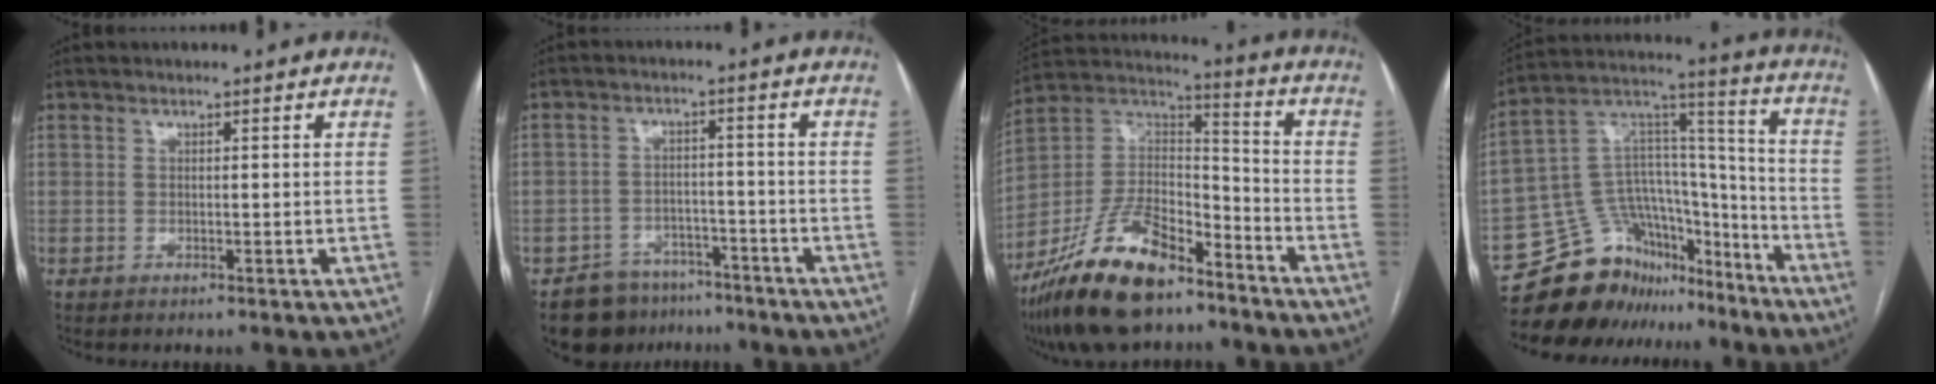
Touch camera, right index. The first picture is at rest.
{"total": 5.6, "force": [-3.9, 3.9, 0.5], "torque": [0.001, 0.009, -0.056]}
{"total": 19.9, "force": [-14.3, 7.0, 12.0], "torque": [-0.255, 0.006, -0.260]}
{"total": 17.9, "force": [-14.6, 9.2, 4.5], "torque": [-0.075, 0.080, -0.242]}